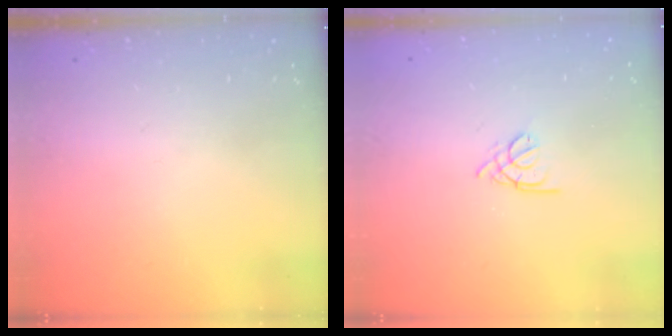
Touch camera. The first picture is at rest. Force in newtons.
{"total": 1.8, "press": 1.7, "slide": 0.5}